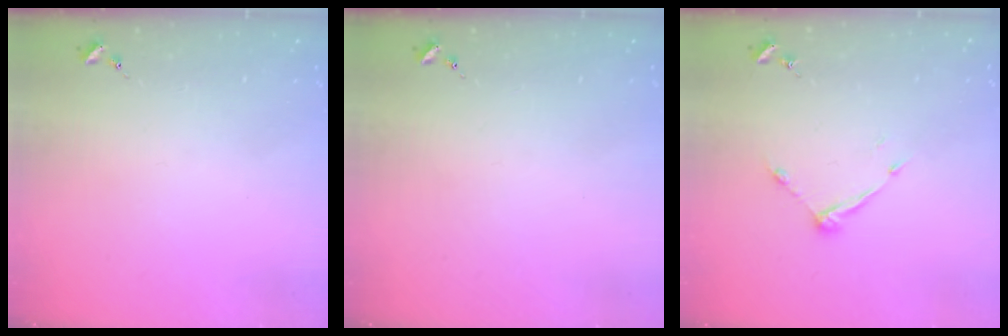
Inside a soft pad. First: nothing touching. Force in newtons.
{"total": 0.0}
{"total": 7.3, "press": 7.3, "slide": 0.5}